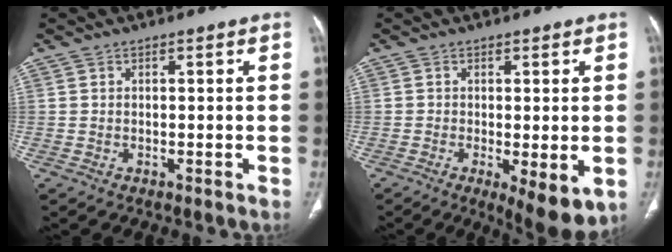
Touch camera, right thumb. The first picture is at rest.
{"total": 8.2, "force": [-2.4, 2.6, 7.4], "torque": [-0.112, -0.022, -0.033]}